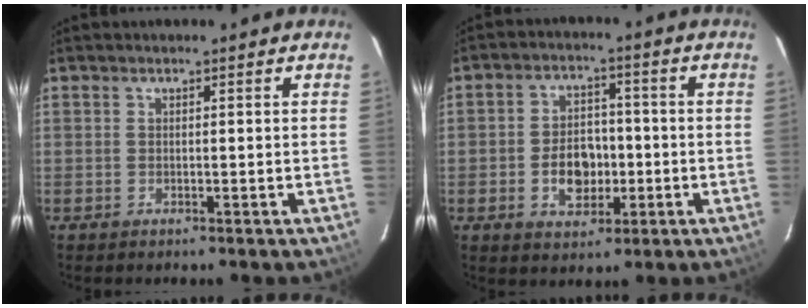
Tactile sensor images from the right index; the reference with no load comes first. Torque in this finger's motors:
{"motor_torque": [1.20, 0.35, 0.62, 0.06]}